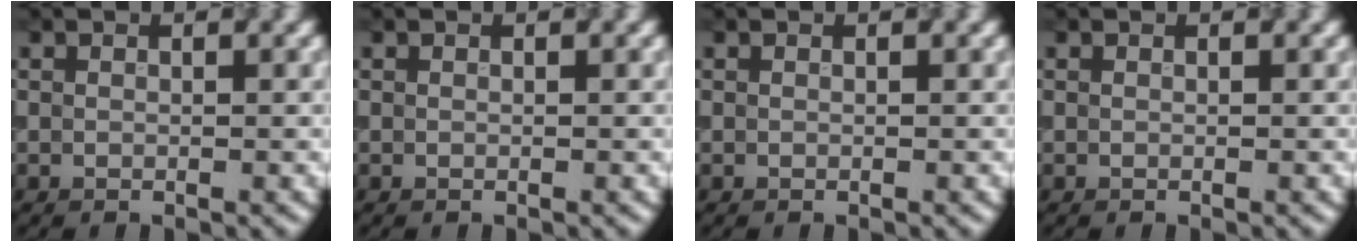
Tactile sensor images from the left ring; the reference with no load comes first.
{"total": 0.0}
{"total": 0.0}
{"total": 0.0}